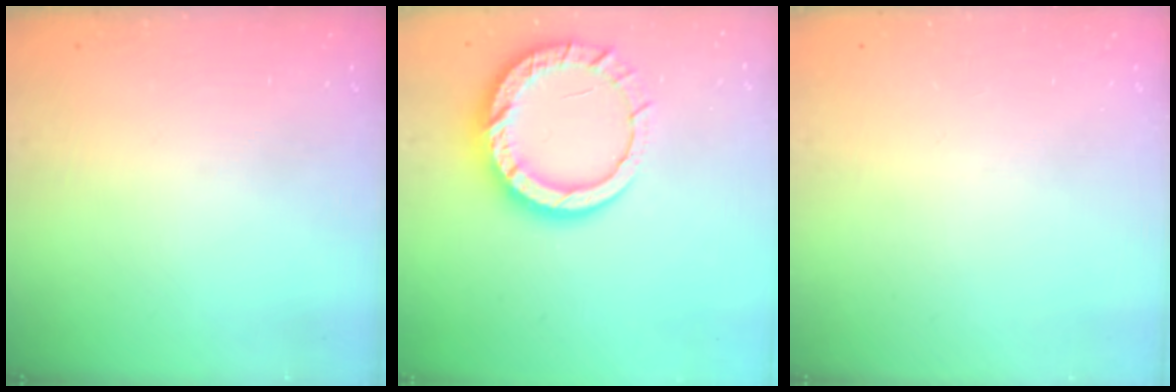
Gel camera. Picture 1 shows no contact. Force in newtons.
{"total": 14.8, "press": 14.7, "slide": 1.3}
{"total": 0.0}